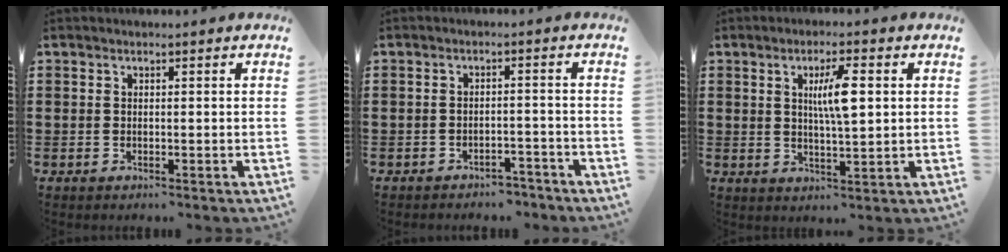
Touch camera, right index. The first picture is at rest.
{"total": 2.6, "force": [-2.6, 0.4, 0.3], "torque": [-0.011, 0.000, -0.054]}
{"total": 6.2, "force": [1.4, 1.2, 5.9], "torque": [-0.108, 0.003, 0.018]}